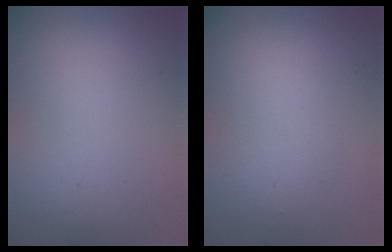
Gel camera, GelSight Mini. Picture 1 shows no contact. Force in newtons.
{"total": 2.4, "press": 2.4, "slide": 0.1}